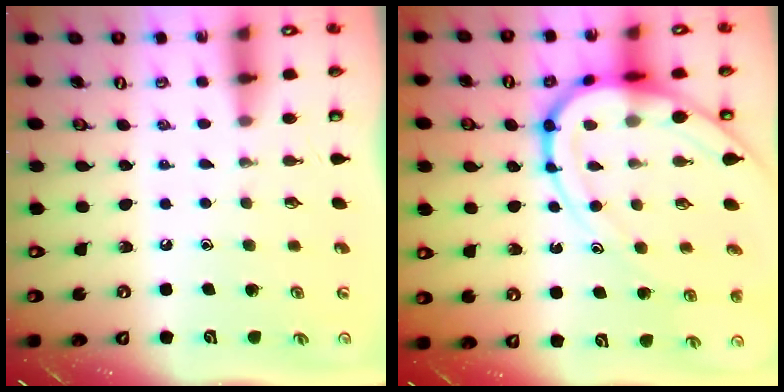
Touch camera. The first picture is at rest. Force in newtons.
{"total": 14.1, "press": 14.1, "slide": 1.2}